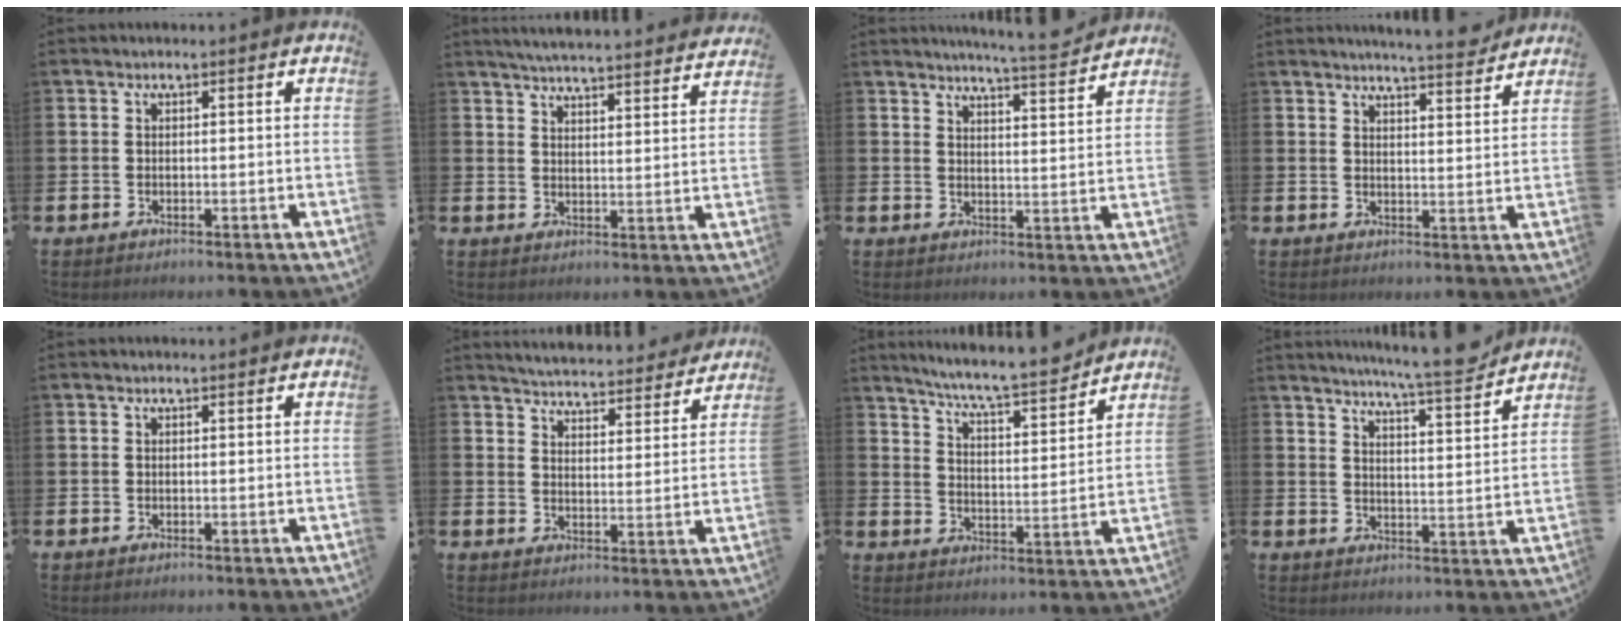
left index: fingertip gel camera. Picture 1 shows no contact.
{"total": 5.2, "force": [5.1, -0.1, 0.7], "torque": [-0.027, -0.037, 0.090]}
{"total": 5.7, "force": [5.5, -0.6, 1.1], "torque": [-0.022, -0.038, 0.095]}
{"total": 5.3, "force": [5.2, -0.3, 0.8], "torque": [-0.016, -0.035, 0.091]}
{"total": 0.0}
{"total": 5.1, "force": [5.1, 0.4, 0.2], "torque": [-0.022, -0.042, 0.089]}
{"total": 7.5, "force": [7.1, 0.1, 2.5], "torque": [-0.066, -0.054, 0.119]}
{"total": 7.8, "force": [7.3, -0.4, 2.6], "torque": [-0.049, -0.053, 0.125]}